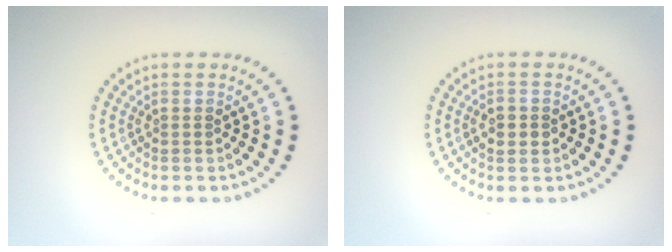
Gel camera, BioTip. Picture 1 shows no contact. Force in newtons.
{"total": 2.2, "press": 2.2, "slide": 0.1}